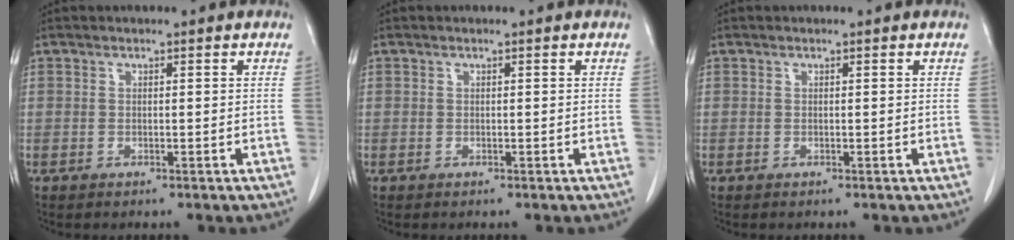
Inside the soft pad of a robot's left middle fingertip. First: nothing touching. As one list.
[{"total": 0.0}, {"total": 0.0}]